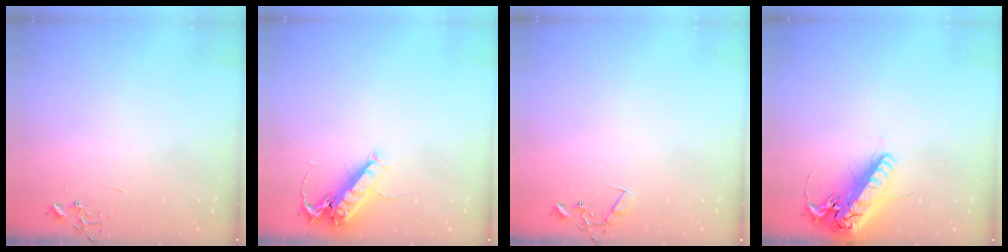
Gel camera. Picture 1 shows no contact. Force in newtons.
{"total": 14.1, "press": 14.0, "slide": 1.8}
{"total": 7.1, "press": 7.1, "slide": 0.5}
{"total": 21.0, "press": 20.7, "slide": 3.7}